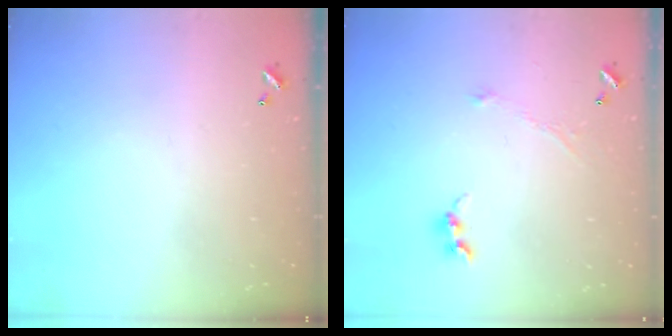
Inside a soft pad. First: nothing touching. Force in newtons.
{"total": 1.2, "press": 1.2, "slide": 0.1}